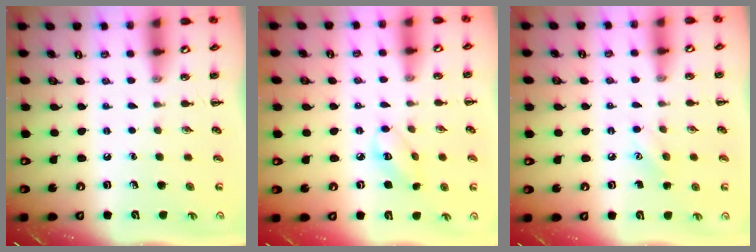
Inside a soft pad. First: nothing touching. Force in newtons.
{"total": 3.8, "press": 3.8, "slide": 0.7}
{"total": 5.7, "press": 5.5, "slide": 1.7}